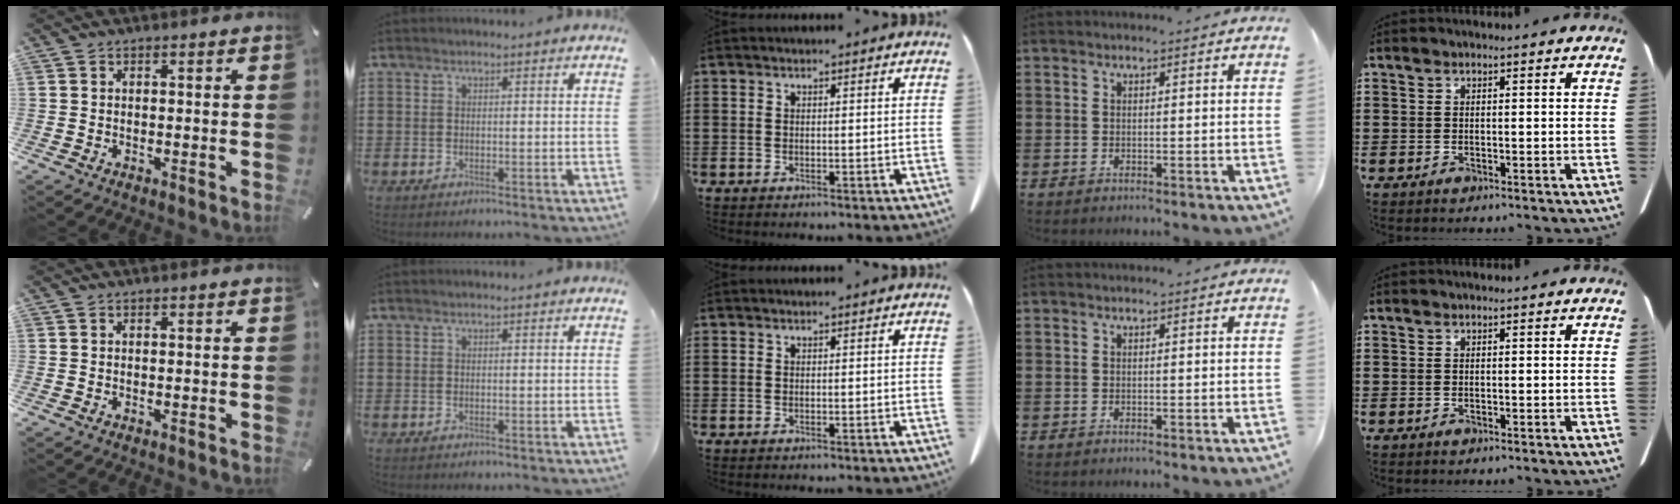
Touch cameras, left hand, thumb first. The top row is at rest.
{}